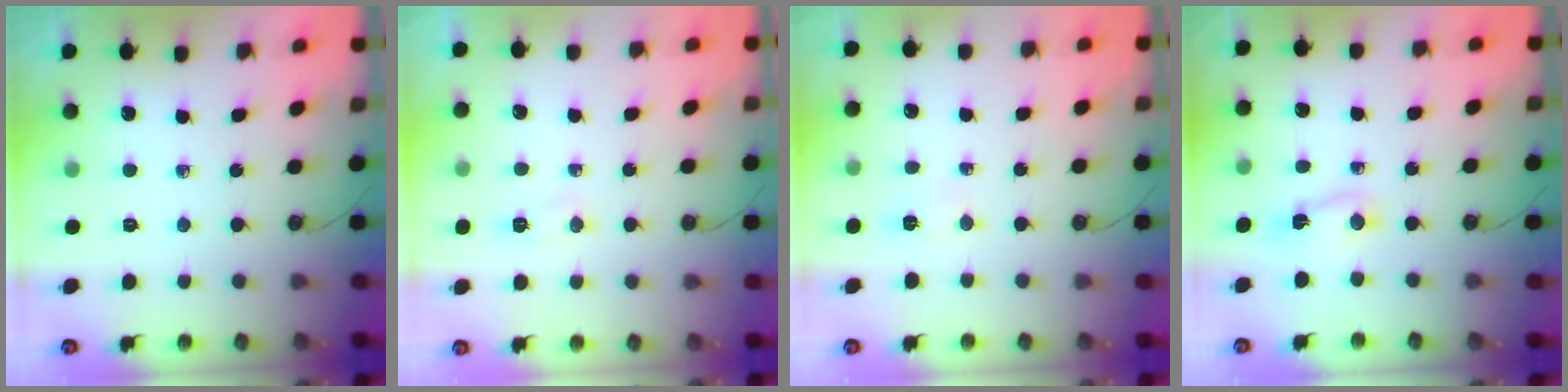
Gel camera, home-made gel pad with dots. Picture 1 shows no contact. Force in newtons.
{"total": 4.5, "press": 4.4, "slide": 0.6}
{"total": 2.9, "press": 2.7, "slide": 1.0}
{"total": 2.4, "press": 2.3, "slide": 0.6}